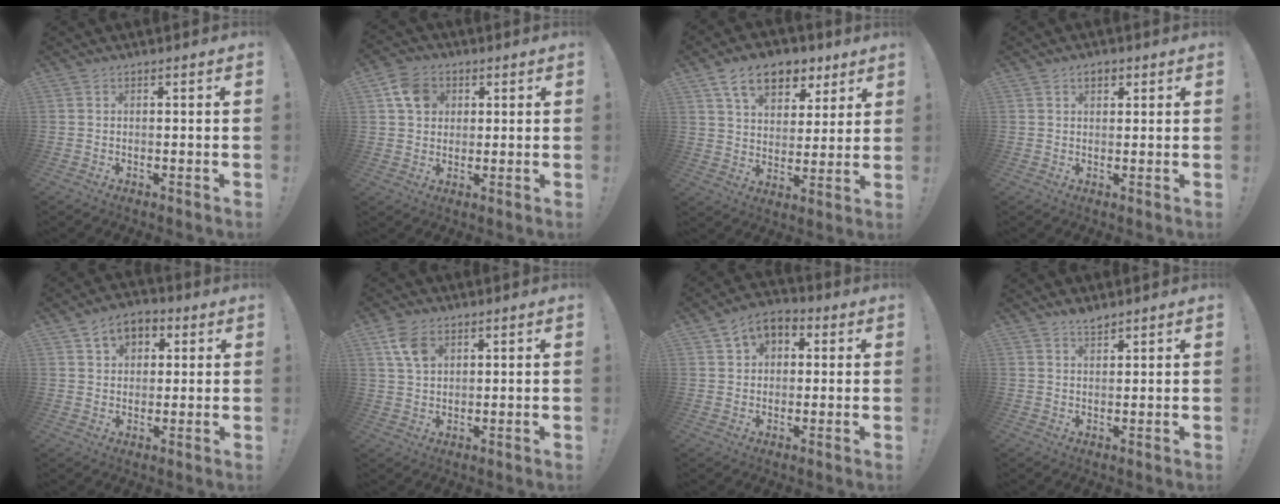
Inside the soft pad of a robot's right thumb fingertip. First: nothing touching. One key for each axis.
{"total": 8.5, "fx": 3.1, "fy": 7.0, "fz": 3.7, "tx": -0.056, "ty": -0.001, "tz": 0.063}
{"total": 13.7, "fx": 8.1, "fy": 8.4, "fz": 7.2, "tx": -0.119, "ty": -0.035, "tz": 0.150}
{"total": 2.9, "fx": 1.3, "fy": 1.9, "fz": 1.7, "tx": -0.029, "ty": 0.003, "tz": 0.022}
{"total": 8.3, "fx": 3.4, "fy": 6.2, "fz": 4.3, "tx": -0.062, "ty": -0.006, "tz": 0.066}
{"total": 7.2, "fx": 3.4, "fy": 4.5, "fz": 4.5, "tx": -0.078, "ty": -0.006, "tz": 0.069}
{"total": 7.1, "fx": 3.0, "fy": 5.5, "fz": 3.2, "tx": -0.059, "ty": -0.007, "tz": 0.060}
{"total": 2.7, "fx": 2.4, "fy": 0.7, "fz": 1.1, "tx": -0.011, "ty": -0.017, "tz": 0.040}